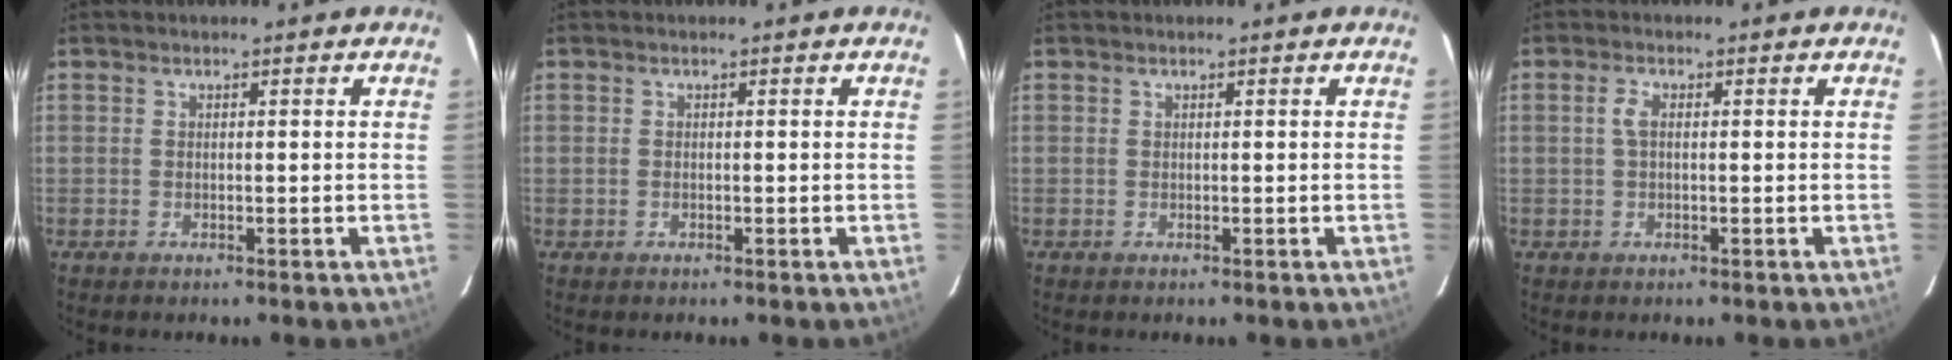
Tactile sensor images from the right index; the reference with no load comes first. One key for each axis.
{"total": 0.0}
{"total": 0.0}
{"total": 2.0, "fx": 0.2, "fy": 0.9, "fz": 1.8, "tx": -0.039, "ty": 0.005, "tz": 0.002}